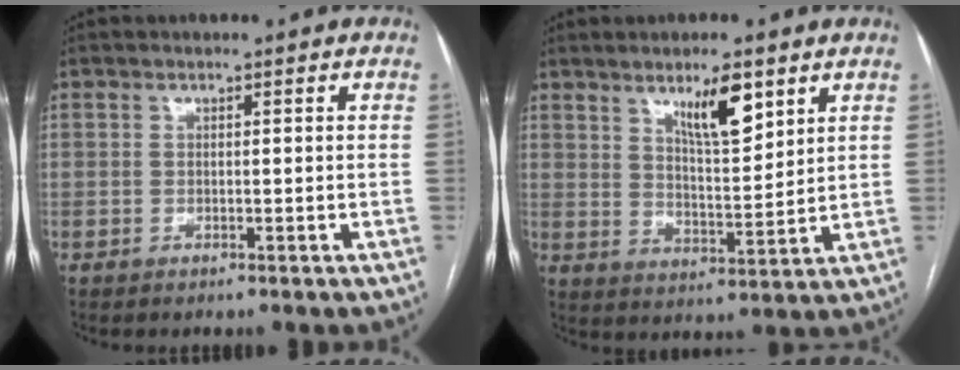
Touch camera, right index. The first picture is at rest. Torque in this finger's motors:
{"motor_torque": [0.36, 0.36, 0.26, 0.07]}